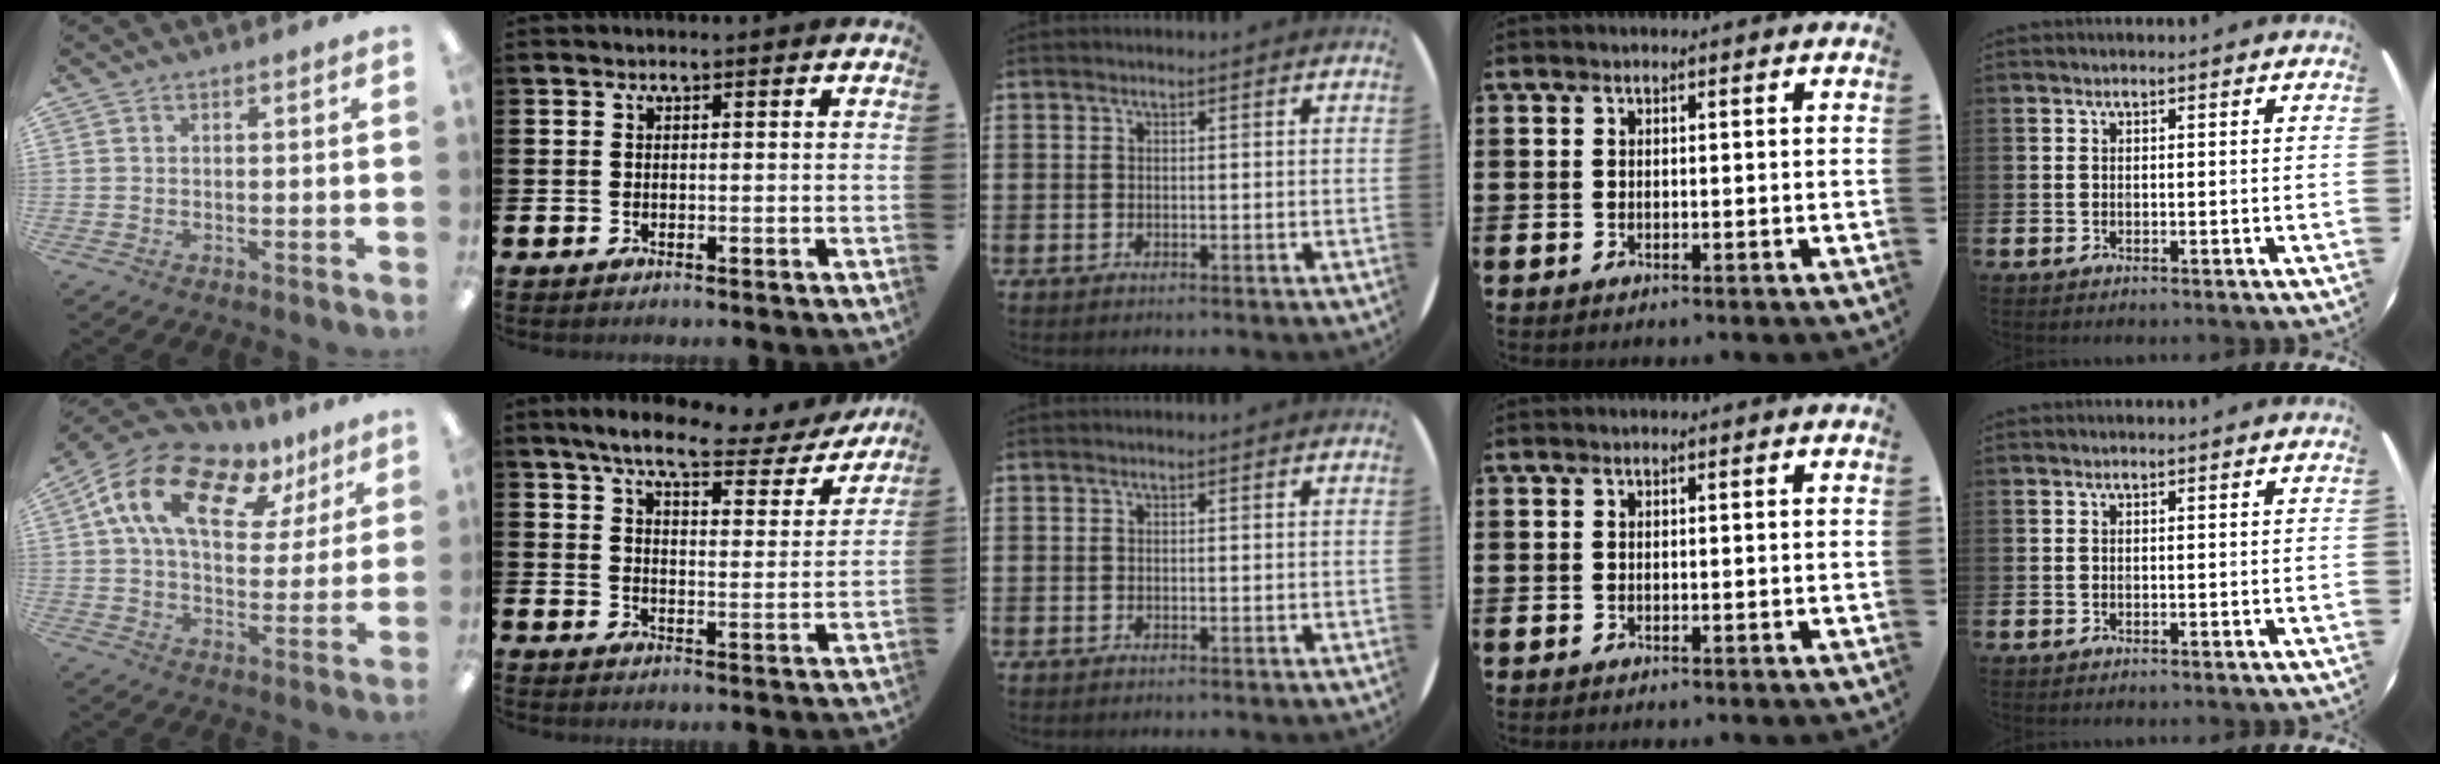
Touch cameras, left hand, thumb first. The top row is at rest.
{"thumb": {"total": 17.6, "force": [8.7, 10.1, 11.5], "torque": [-0.220, -0.023, 0.156]}, "index": {"total": 7.2, "force": [6.1, 1.5, 3.5], "torque": [-0.080, -0.035, 0.097]}}